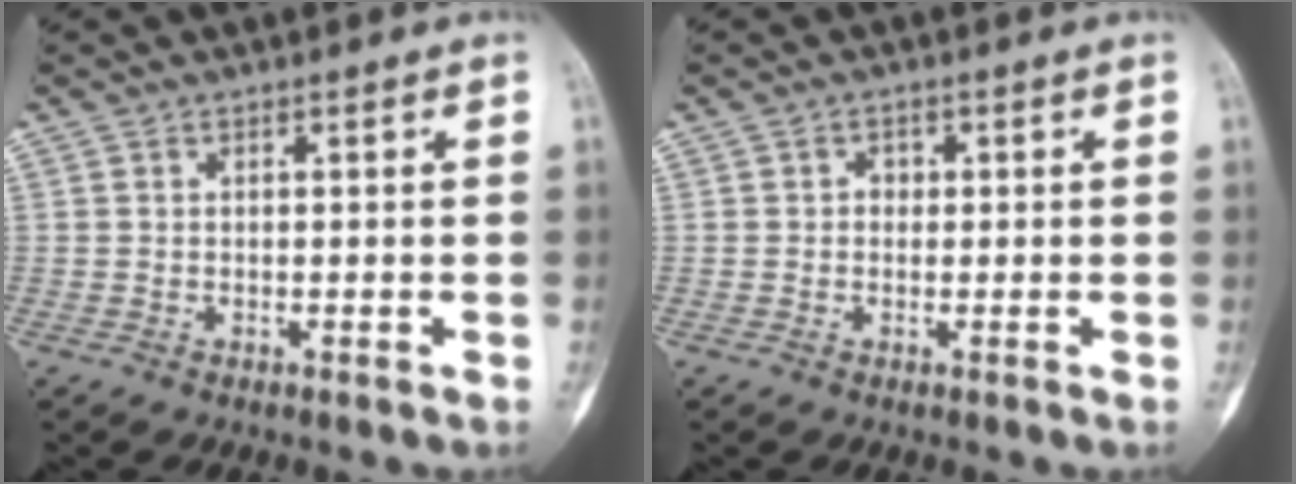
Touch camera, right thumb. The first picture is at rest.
{"total": 1.6, "force": [0.0, 1.5, 0.6], "torque": [0.006, 0.005, -0.003]}